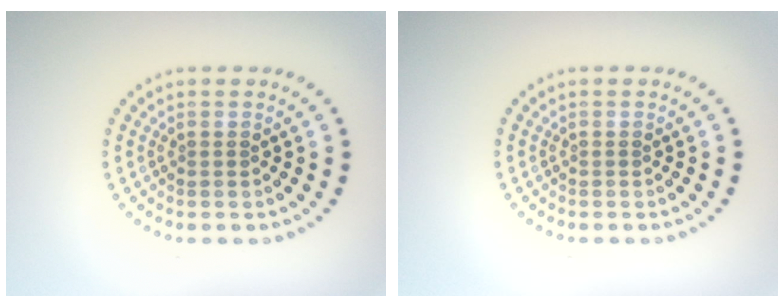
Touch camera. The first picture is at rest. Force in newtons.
{"total": 0.0}